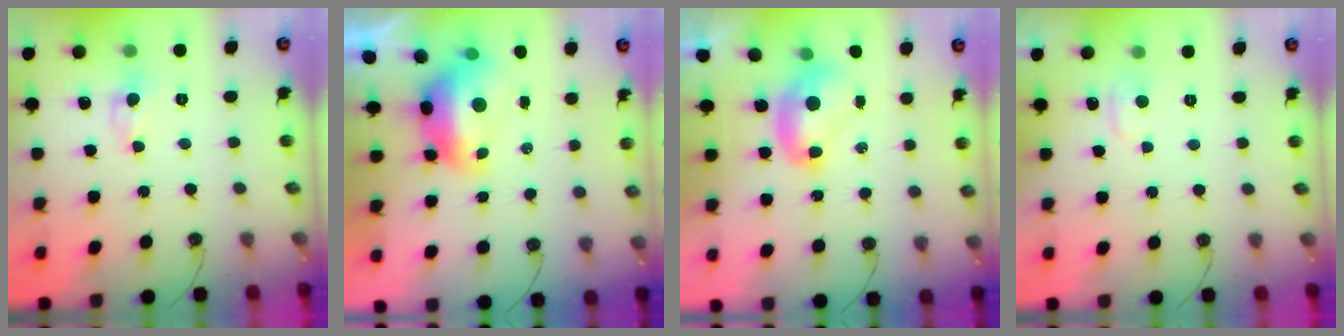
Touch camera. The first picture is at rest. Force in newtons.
{"total": 2.9, "press": 2.9, "slide": 0.7}
{"total": 2.1, "press": 2.1, "slide": 0.2}
{"total": 2.8, "press": 2.8, "slide": 0.5}